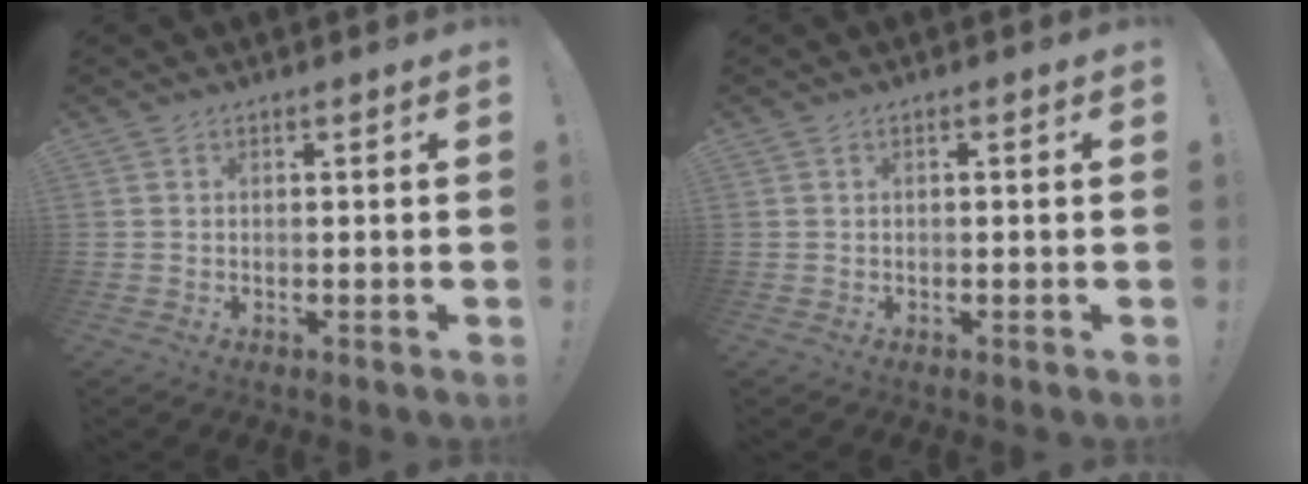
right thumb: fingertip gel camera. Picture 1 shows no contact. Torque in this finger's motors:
{"motor_torque": [-0.30, 0.10, -0.07, 0.13, 0.00]}